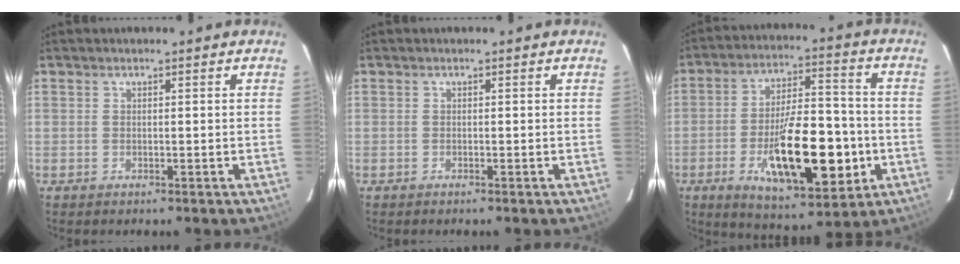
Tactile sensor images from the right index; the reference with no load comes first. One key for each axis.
{"total": 0.0}
{"total": 19.5, "fx": -5.6, "fy": 7.6, "fz": 17.1, "tx": -0.296, "ty": -0.005, "tz": -0.077}